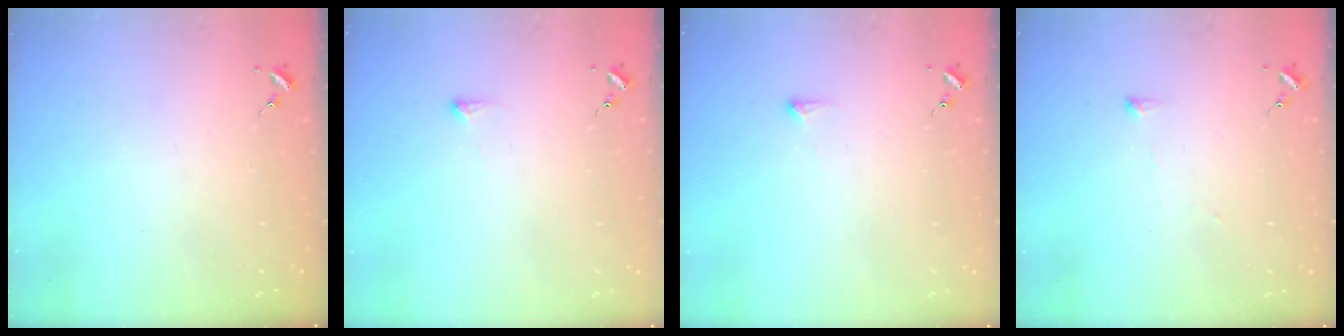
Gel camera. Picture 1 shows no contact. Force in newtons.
{"total": 4.3, "press": 4.2, "slide": 1.2}
{"total": 4.3, "press": 4.2, "slide": 1.2}
{"total": 2.8, "press": 2.7, "slide": 0.5}